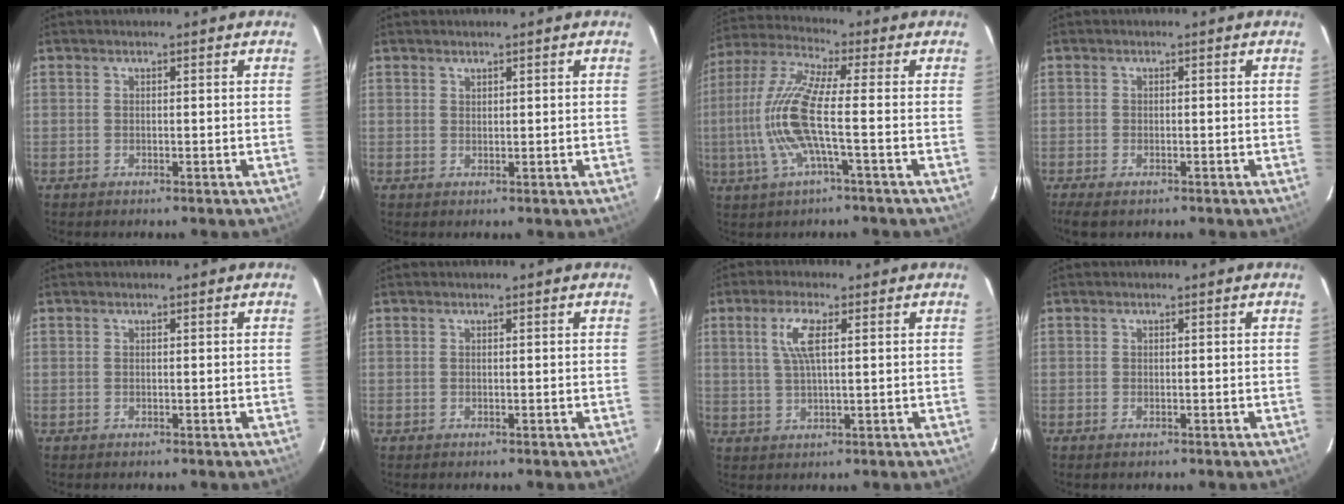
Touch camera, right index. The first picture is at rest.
{"total": 0.7, "force": [0.7, 0.2, 0.0], "torque": [-0.001, 0.001, 0.014]}
{"total": 12.6, "force": [-2.4, 1.2, 12.3], "torque": [-0.263, -0.001, -0.047]}
{"total": 3.8, "force": [-2.7, 1.5, 2.3], "torque": [-0.053, -0.015, -0.046]}
{"total": 0.0}
{"total": 0.0}
{"total": 5.4, "force": [1.8, 1.2, 5.0], "torque": [-0.101, 0.004, 0.035]}
{"total": 0.6, "force": [-0.4, 0.3, 0.3], "torque": [-0.006, -0.003, -0.007]}